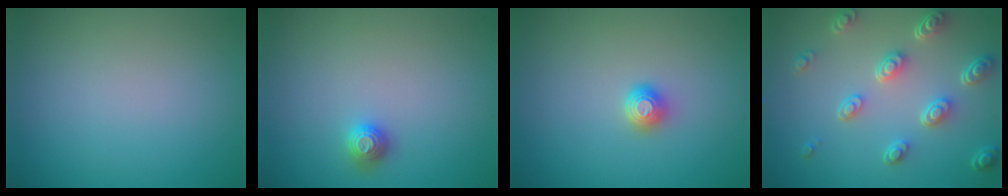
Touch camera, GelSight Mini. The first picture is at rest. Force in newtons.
{"total": 1.2, "press": 1.1, "slide": 0.2}
{"total": 1.4, "press": 1.2, "slide": 0.7}
{"total": 5.1, "press": 3.8, "slide": 3.3}